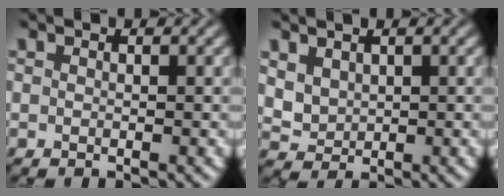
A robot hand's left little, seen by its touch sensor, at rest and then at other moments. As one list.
[{"total": 2.1, "force": [1.1, 1.5, 1.0], "torque": [-0.027, -0.004, 0.028]}]